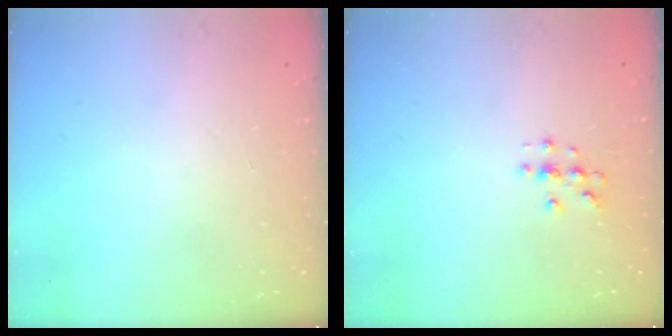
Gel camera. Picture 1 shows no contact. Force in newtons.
{"total": 3.0, "press": 3.0, "slide": 0.3}